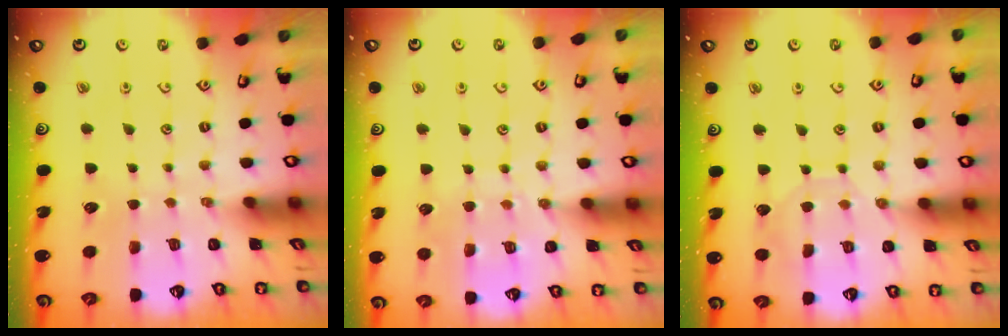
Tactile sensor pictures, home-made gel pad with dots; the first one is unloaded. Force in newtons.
{"total": 8.7, "press": 8.7, "slide": 0.8}
{"total": 6.8, "press": 6.8, "slide": 0.6}